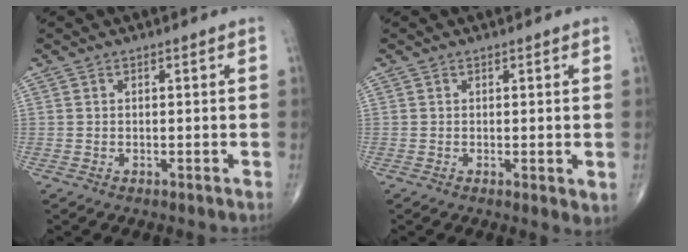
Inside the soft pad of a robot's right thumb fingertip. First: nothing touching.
{"total": 2.1, "force": [0.0, 0.7, 2.0], "torque": [-0.028, -0.010, -0.002]}